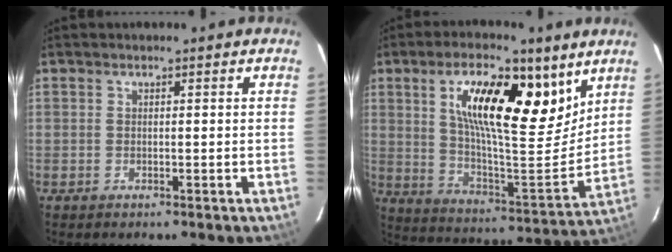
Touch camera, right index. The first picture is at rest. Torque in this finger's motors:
{"motor_torque": [1.19, 0.78, 1.05, 0.21]}